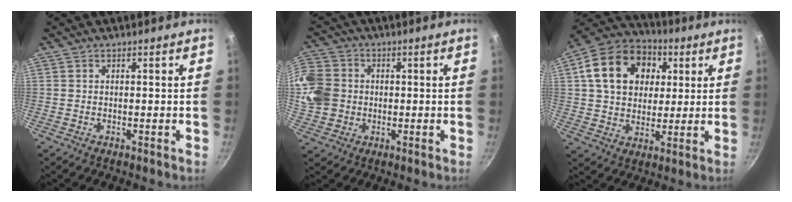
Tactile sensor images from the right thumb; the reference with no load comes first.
{"total": 15.1, "force": [0.6, 13.3, 7.0], "torque": [-0.157, 0.016, 0.004]}
{"total": 18.9, "force": [4.9, 14.4, 11.2], "torque": [-0.168, 0.017, 0.075]}